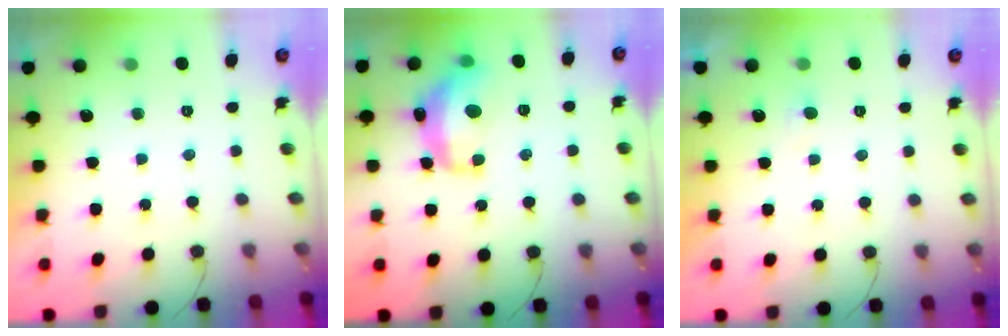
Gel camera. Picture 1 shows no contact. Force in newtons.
{"total": 13.4, "press": 13.4, "slide": 0.9}
{"total": 2.2, "press": 2.2, "slide": 0.2}